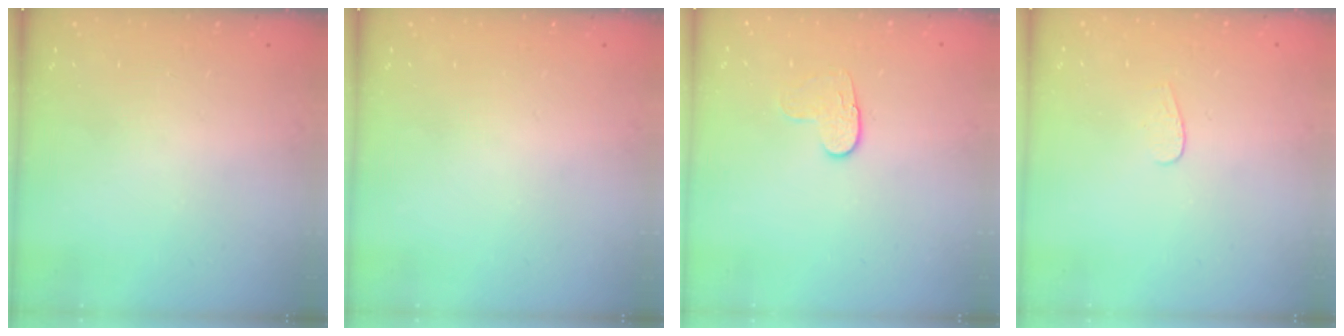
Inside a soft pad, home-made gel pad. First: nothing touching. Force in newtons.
{"total": 0.0}
{"total": 7.9, "press": 7.8, "slide": 0.6}
{"total": 3.5, "press": 3.5, "slide": 0.3}